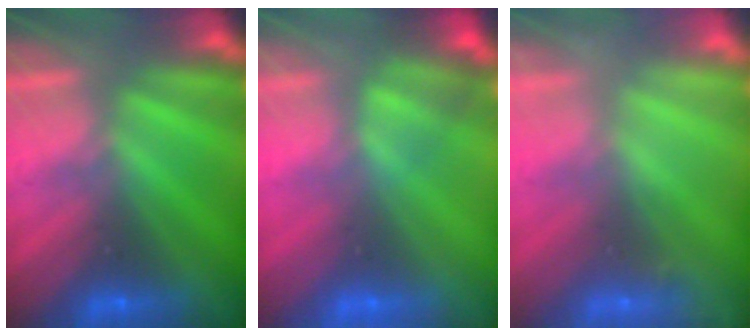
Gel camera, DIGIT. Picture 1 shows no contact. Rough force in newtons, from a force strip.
{"total": 3.6}
{"total": 2.3}